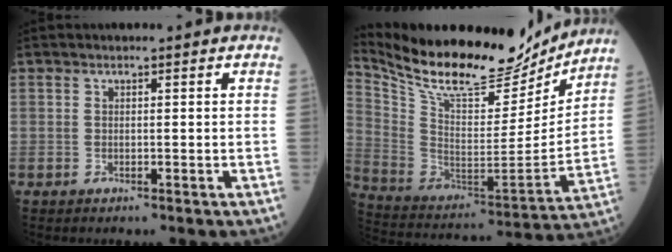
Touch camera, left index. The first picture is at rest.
{"total": 22.8, "force": [20.3, 5.5, 8.7], "torque": [-0.176, -0.027, 0.331]}